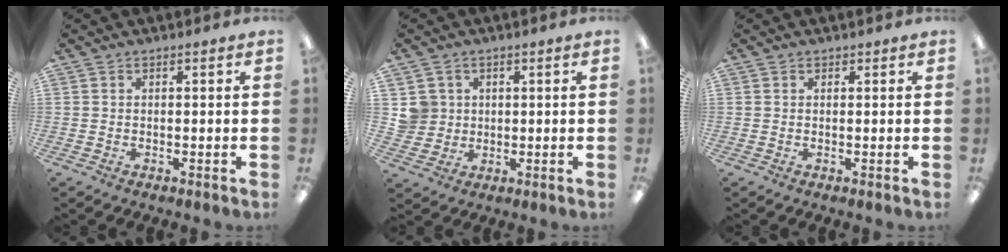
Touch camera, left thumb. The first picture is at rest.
{"total": 5.2, "force": [1.4, 5.0, 0.3], "torque": [-0.008, 0.004, 0.028]}
{"total": 0.5, "force": [0.4, 0.3, 0.0], "torque": [0.009, -0.003, 0.006]}